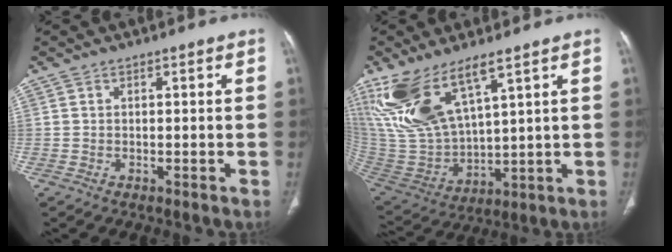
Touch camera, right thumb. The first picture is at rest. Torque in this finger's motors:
{"motor_torque": [1.71, 2.39, 1.76, 1.01, 0.25]}